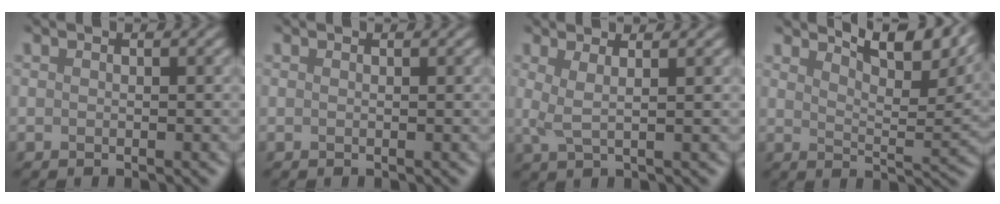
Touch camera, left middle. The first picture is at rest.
{"total": 0.0}
{"total": 1.2, "force": [0.5, 0.1, 1.1], "torque": [-0.030, 0.006, 0.018]}
{"total": 9.6, "force": [7.7, 2.1, 5.4], "torque": [-0.060, 0.029, 0.095]}